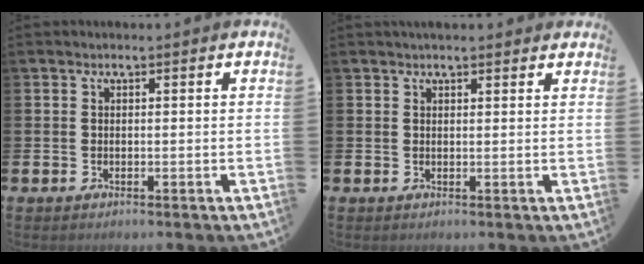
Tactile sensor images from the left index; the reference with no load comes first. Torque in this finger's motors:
{"motor_torque": [1.05, -1.09, 0.71, 0.13]}